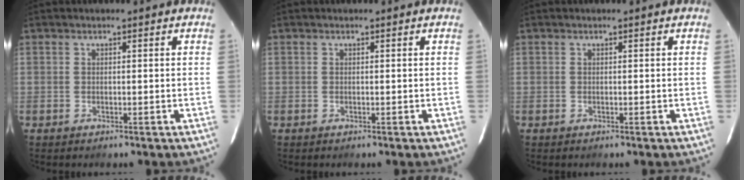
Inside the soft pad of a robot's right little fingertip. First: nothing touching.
{"total": 0.0}
{"total": 0.0}